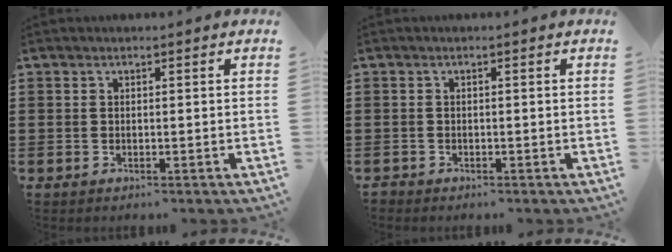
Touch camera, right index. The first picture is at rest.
{"total": 0.7, "force": [-0.6, 0.3, 0.1], "torque": [-0.003, 0.001, -0.014]}